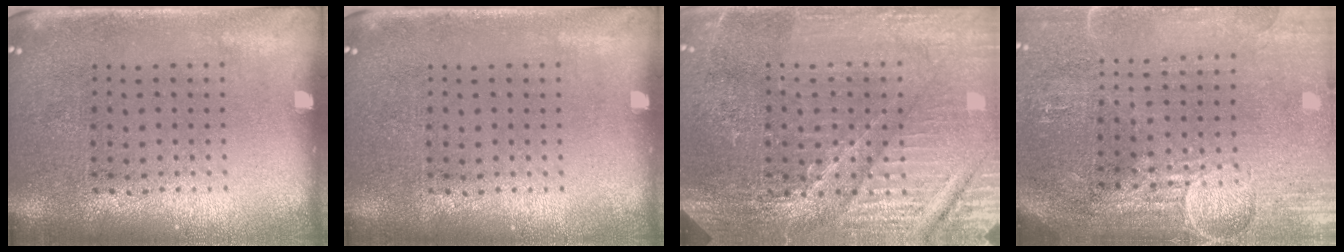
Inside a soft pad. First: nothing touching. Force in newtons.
{"total": 0.0}
{"total": 4.8, "press": 4.6, "slide": 1.5}
{"total": 3.8, "press": 3.6, "slide": 1.4}